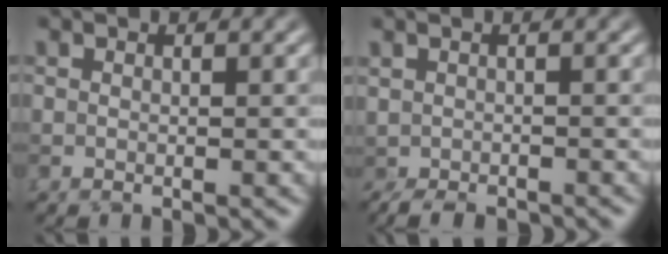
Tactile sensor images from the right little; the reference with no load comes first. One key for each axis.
{"total": 1.9, "fx": -1.9, "fy": 0.3, "fz": 0.3, "tx": 0.000, "ty": -0.005, "tz": -0.028}